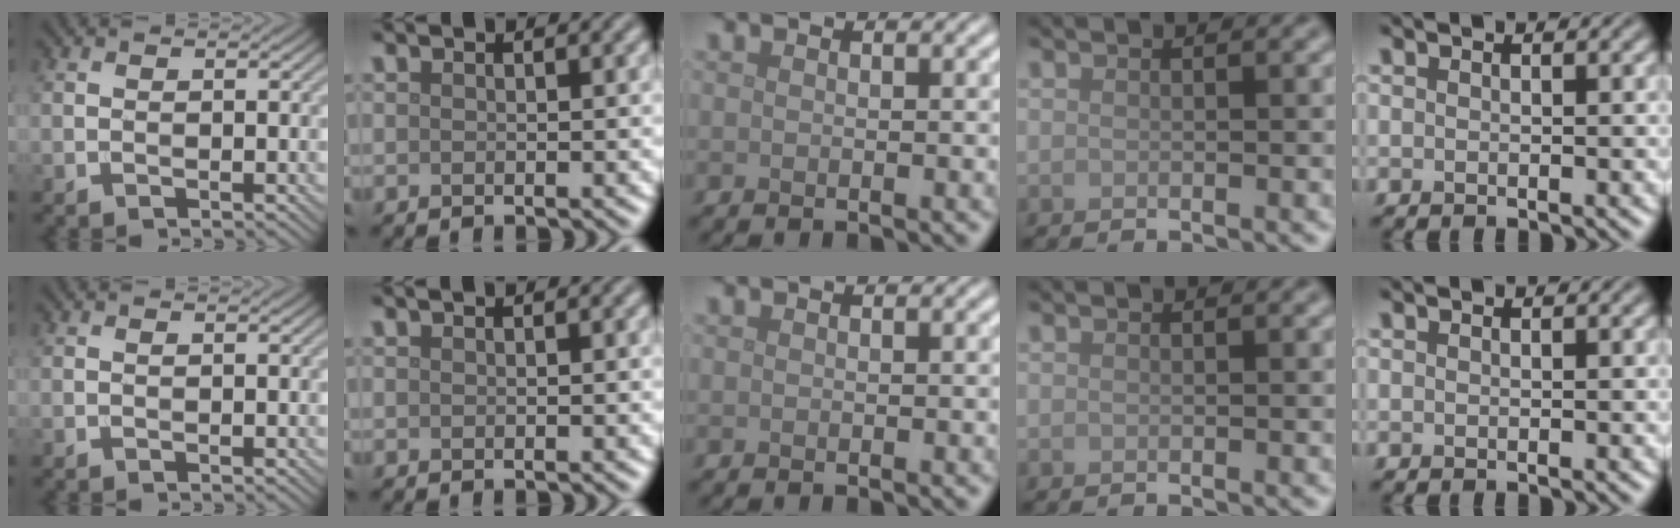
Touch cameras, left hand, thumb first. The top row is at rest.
{}